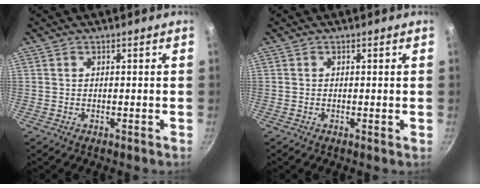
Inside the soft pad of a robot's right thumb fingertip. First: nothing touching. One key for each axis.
{"total": 0.0}